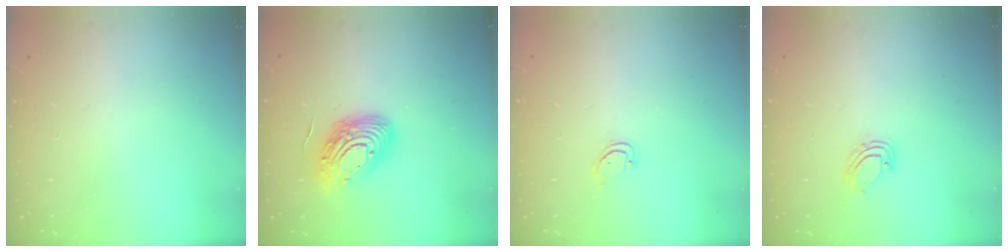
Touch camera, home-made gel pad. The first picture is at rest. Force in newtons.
{"total": 16.1, "press": 16.0, "slide": 1.1}
{"total": 2.7, "press": 2.6, "slide": 0.3}
{"total": 6.5, "press": 6.5, "slide": 1.1}